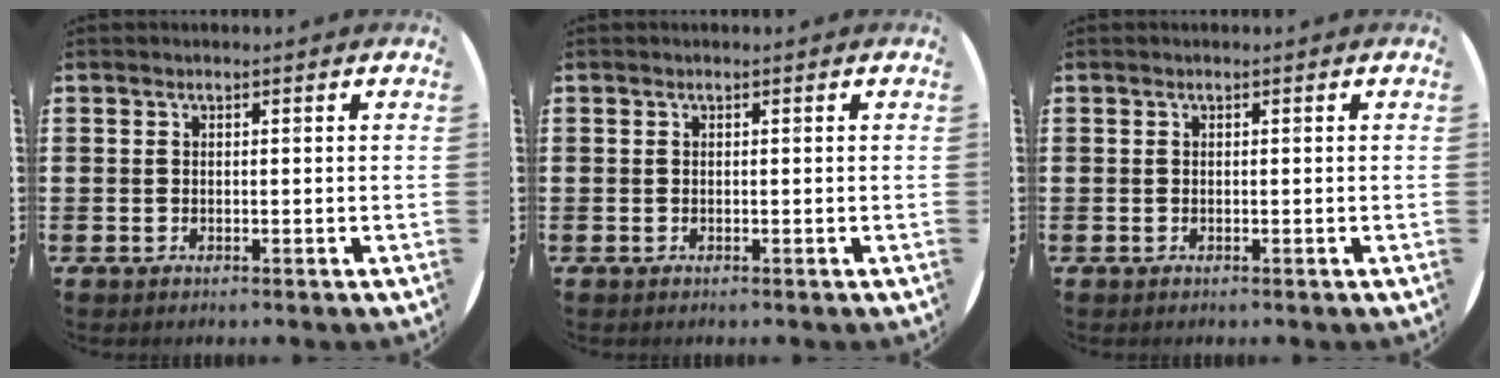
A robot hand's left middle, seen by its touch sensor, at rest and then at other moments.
{"total": 0.0}
{"total": 0.0}